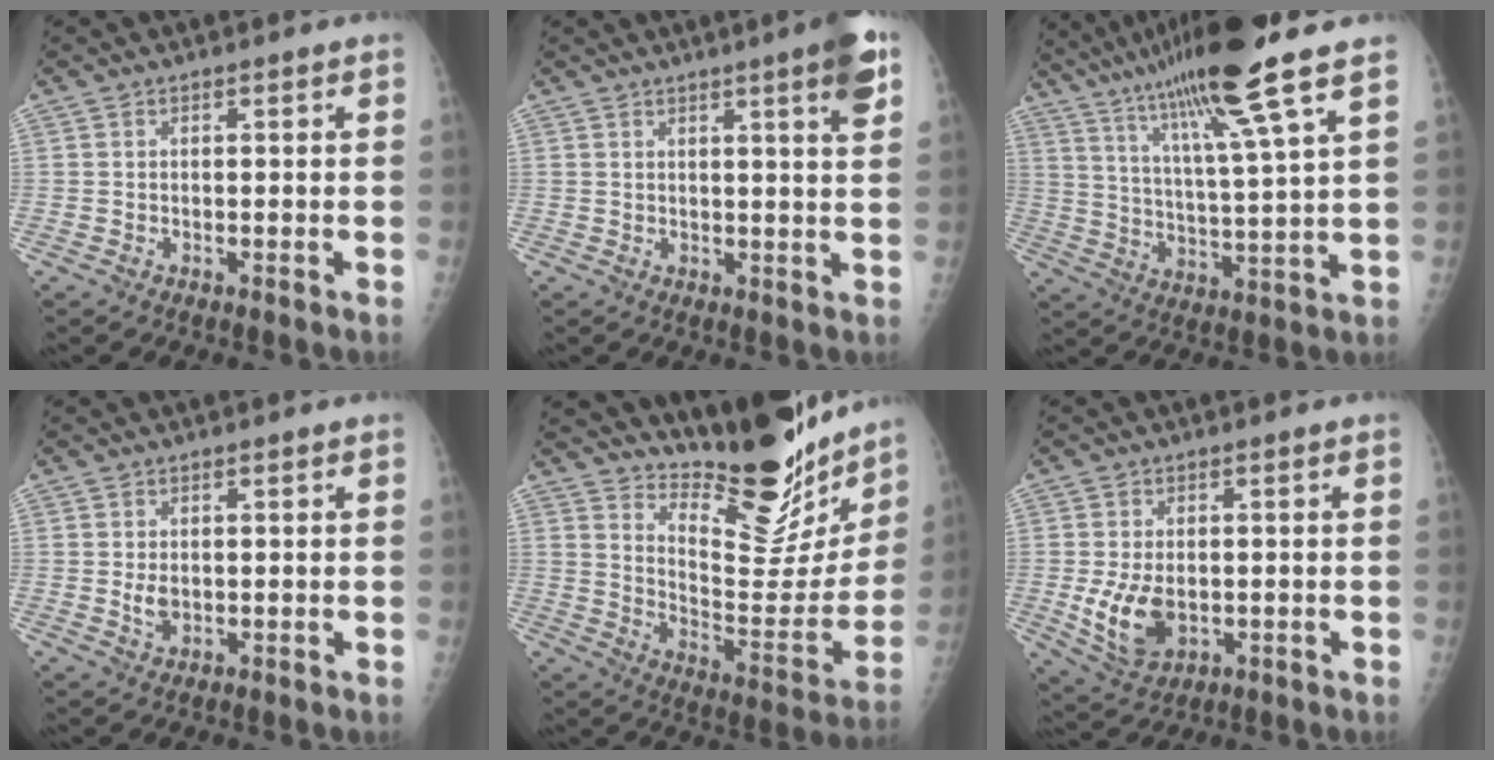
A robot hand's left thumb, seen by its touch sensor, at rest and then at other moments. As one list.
[{"total": 6.7, "force": [3.5, 0.2, 5.7], "torque": [-0.074, -0.015, 0.045]}, {"total": 18.9, "force": [12.5, 0.0, 14.1], "torque": [-0.239, -0.033, 0.213]}, {"total": 2.6, "force": [0.4, 1.7, 1.9], "torque": [-0.029, -0.007, 0.013]}, {"total": 21.8, "force": [18.5, 6.2, 9.6], "torque": [-0.094, -0.143, 0.272]}, {"total": 8.4, "force": [-1.0, 5.4, 6.3], "torque": [-0.112, -0.011, -0.004]}]